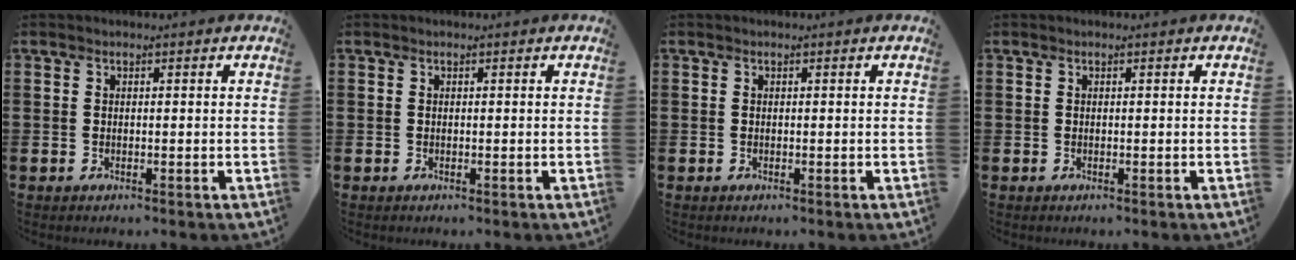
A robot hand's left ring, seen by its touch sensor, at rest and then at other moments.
{"total": 0.0}
{"total": 0.0}
{"total": 0.0}